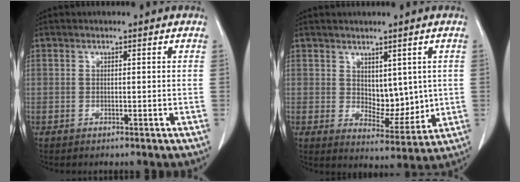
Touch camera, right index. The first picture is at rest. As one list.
[{"total": 6.4, "force": [1.3, 3.8, 5.1], "torque": [-0.071, -0.007, 0.036]}]